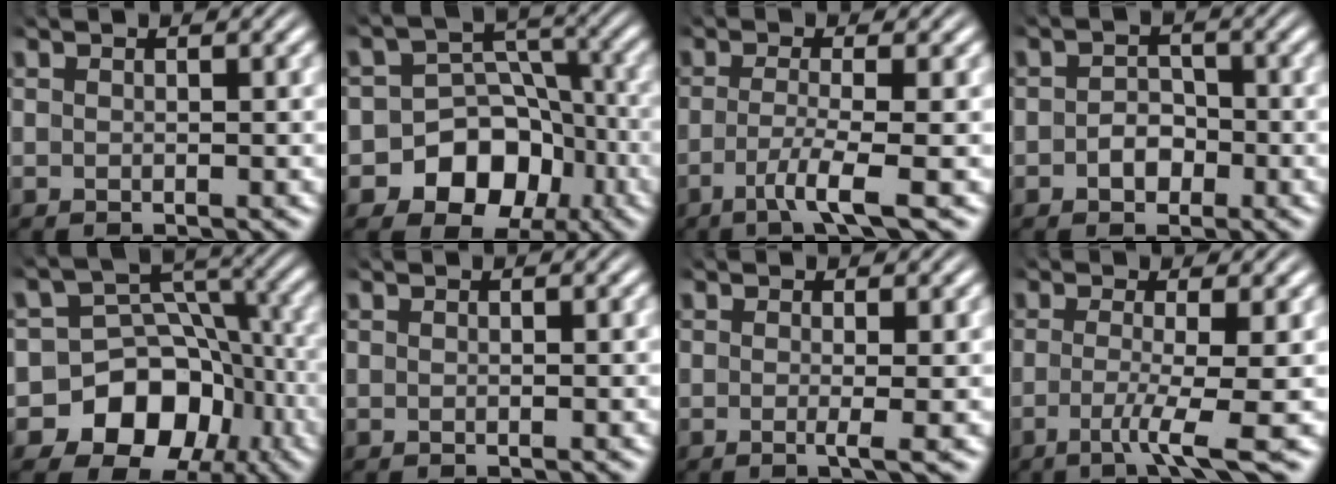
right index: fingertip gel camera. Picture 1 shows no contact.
{"total": 11.4, "force": [-3.9, 9.7, 4.4], "torque": [-0.094, -0.044, -0.056]}
{"total": 3.6, "force": [-1.8, -0.1, 3.2], "torque": [-0.070, -0.027, -0.020]}
{"total": 2.5, "force": [-1.3, 1.9, 0.9], "torque": [-0.005, -0.004, -0.024]}
{"total": 14.7, "force": [-5.1, 12.1, 6.4], "torque": [-0.142, -0.069, -0.069]}
{"total": 0.0}
{"total": 1.5, "force": [-0.3, -0.3, 1.4], "torque": [-0.024, -0.008, -0.007]}
{"total": 3.9, "force": [-1.6, -0.4, 3.5], "torque": [-0.072, -0.027, -0.022]}